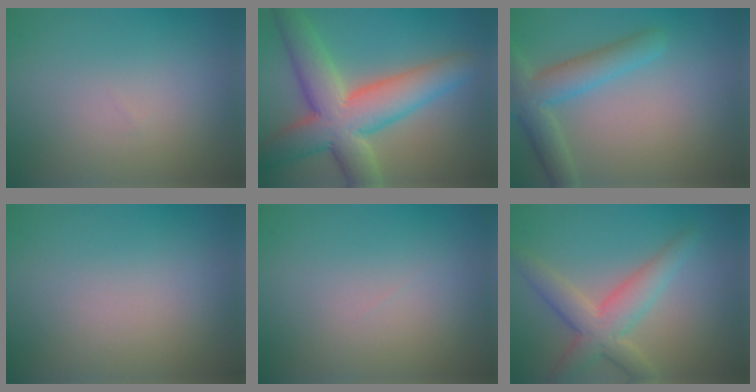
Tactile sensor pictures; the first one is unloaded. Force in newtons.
{"total": 9.5, "press": 9.5, "slide": 0.7}
{"total": 4.4, "press": 4.4, "slide": 0.2}
{"total": 0.0}
{"total": 0.0}
{"total": 4.6, "press": 4.6, "slide": 0.4}